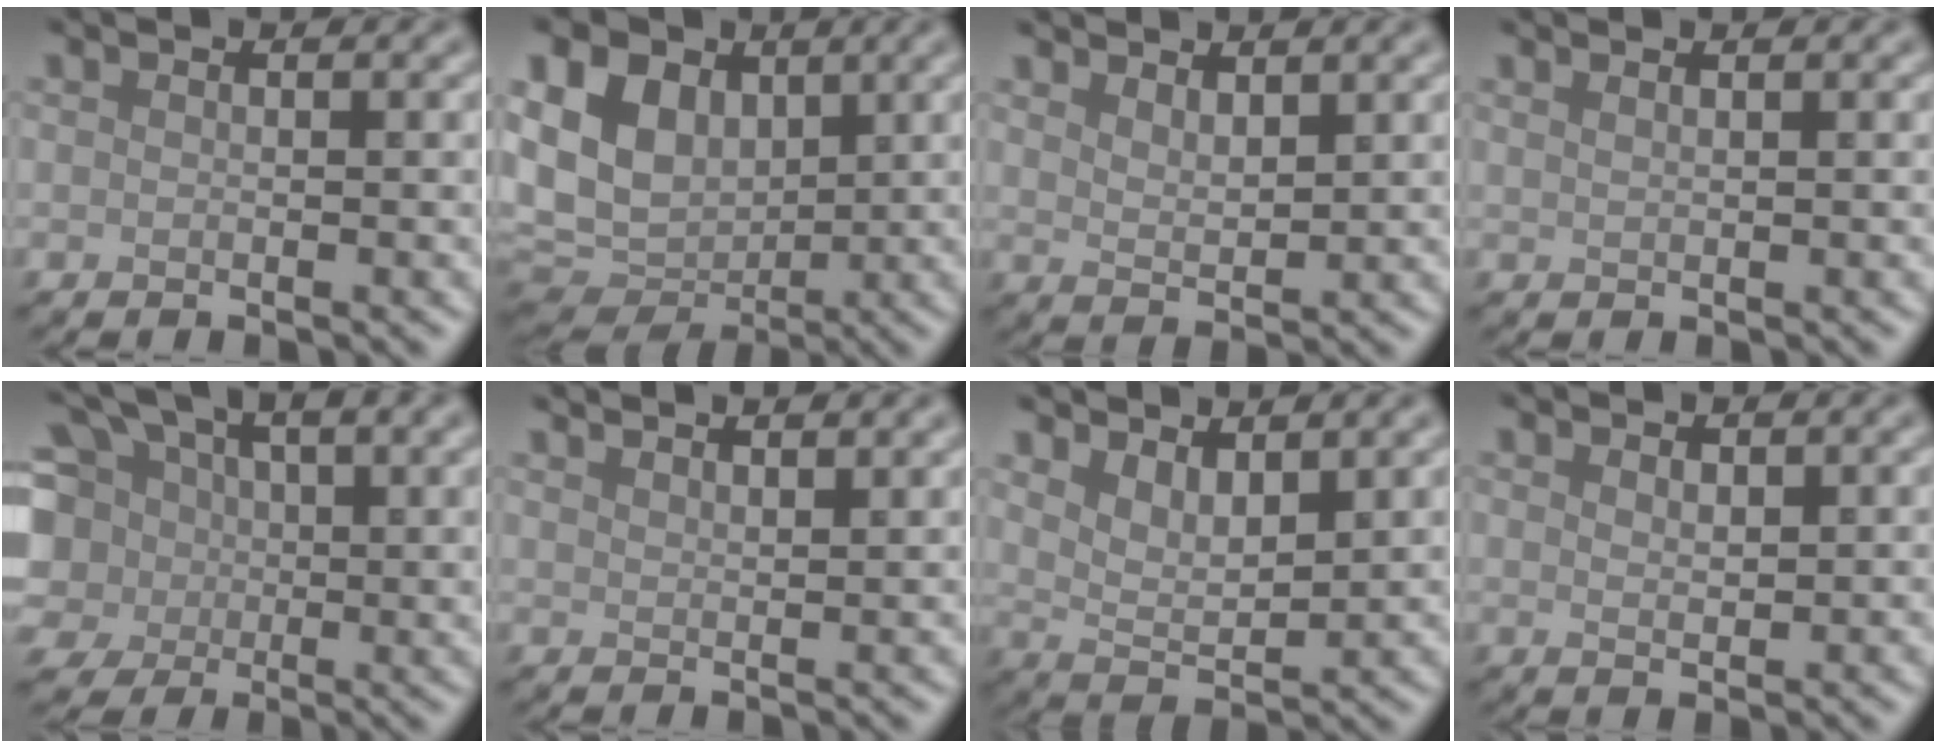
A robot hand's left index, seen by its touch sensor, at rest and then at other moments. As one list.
[{"total": 11.9, "force": [2.9, 9.1, 7.1], "torque": [-0.165, 0.022, 0.051]}, {"total": 2.6, "force": [2.1, 0.7, 1.2], "torque": [-0.025, -0.004, 0.043]}, {"total": 1.2, "force": [1.0, 0.4, 0.6], "torque": [-0.002, 0.001, 0.009]}, {"total": 8.2, "force": [1.4, 6.4, 5.1], "torque": [-0.113, 0.010, 0.018]}, {"total": 3.1, "force": [2.7, 0.7, 1.4], "torque": [-0.002, 0.008, 0.031]}, {"total": 3.5, "force": [2.3, 1.4, 2.2], "torque": [-0.048, -0.009, 0.045]}, {"total": 1.3, "force": [0.8, 0.6, 0.9], "torque": [-0.017, -0.003, 0.019]}]